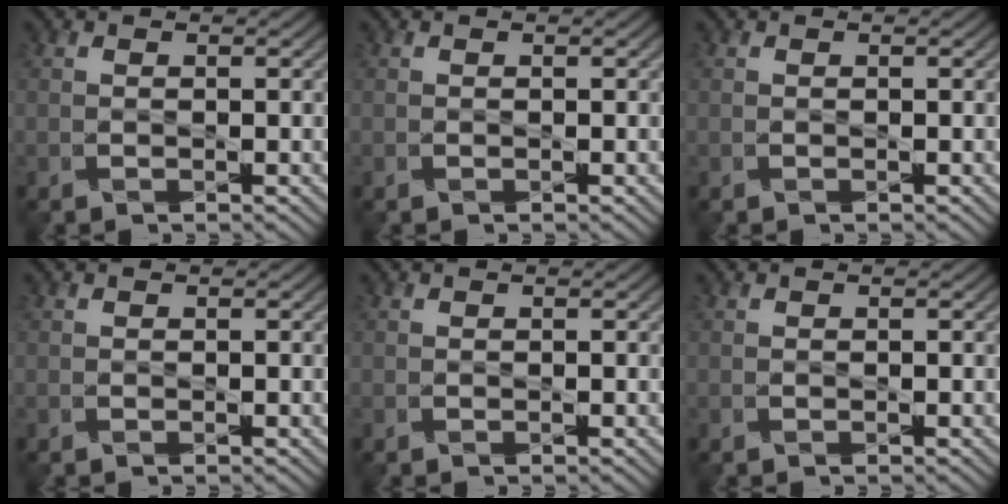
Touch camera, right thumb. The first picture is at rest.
{"total": 0.0}
{"total": 0.0}
{"total": 0.0}
{"total": 0.0}
{"total": 0.0}